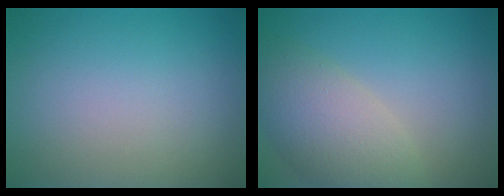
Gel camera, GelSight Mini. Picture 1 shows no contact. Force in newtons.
{"total": 5.9, "press": 5.8, "slide": 0.7}